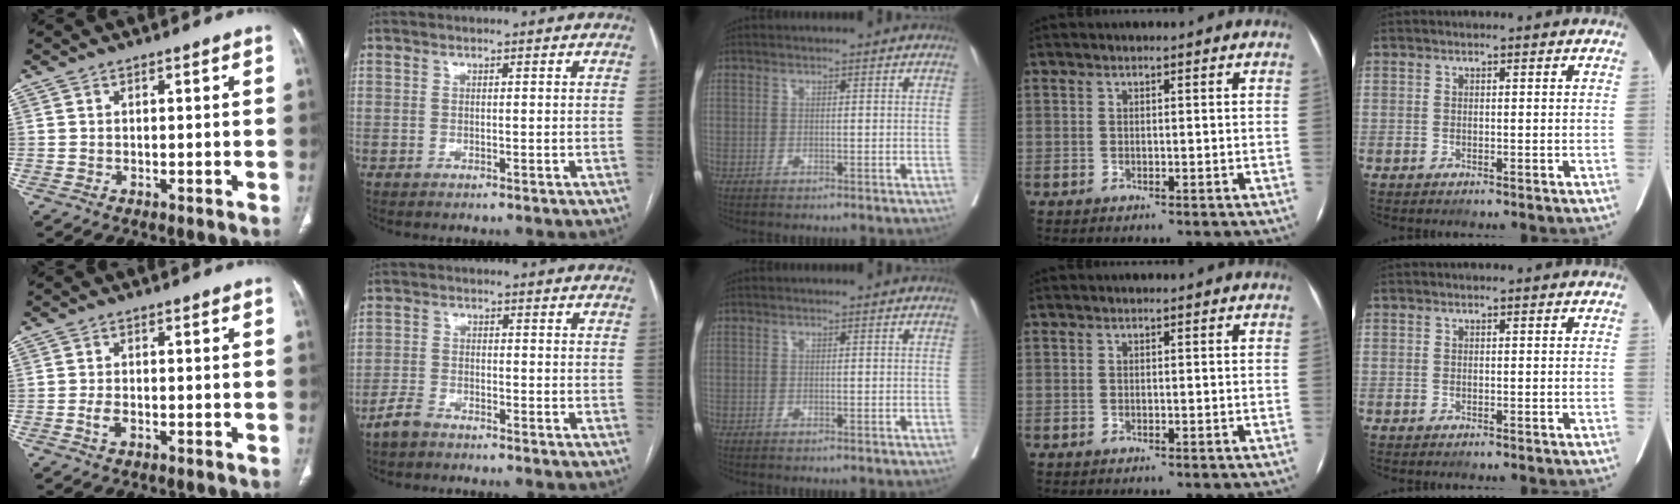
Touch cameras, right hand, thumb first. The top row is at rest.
{"thumb": {"total": 2.1, "force": [-0.8, 1.1, 1.6], "torque": [-0.038, 0.005, -0.015]}, "index": {"total": 3.3, "force": [-2.9, 1.1, 1.2], "torque": [-0.030, 0.001, -0.054]}}